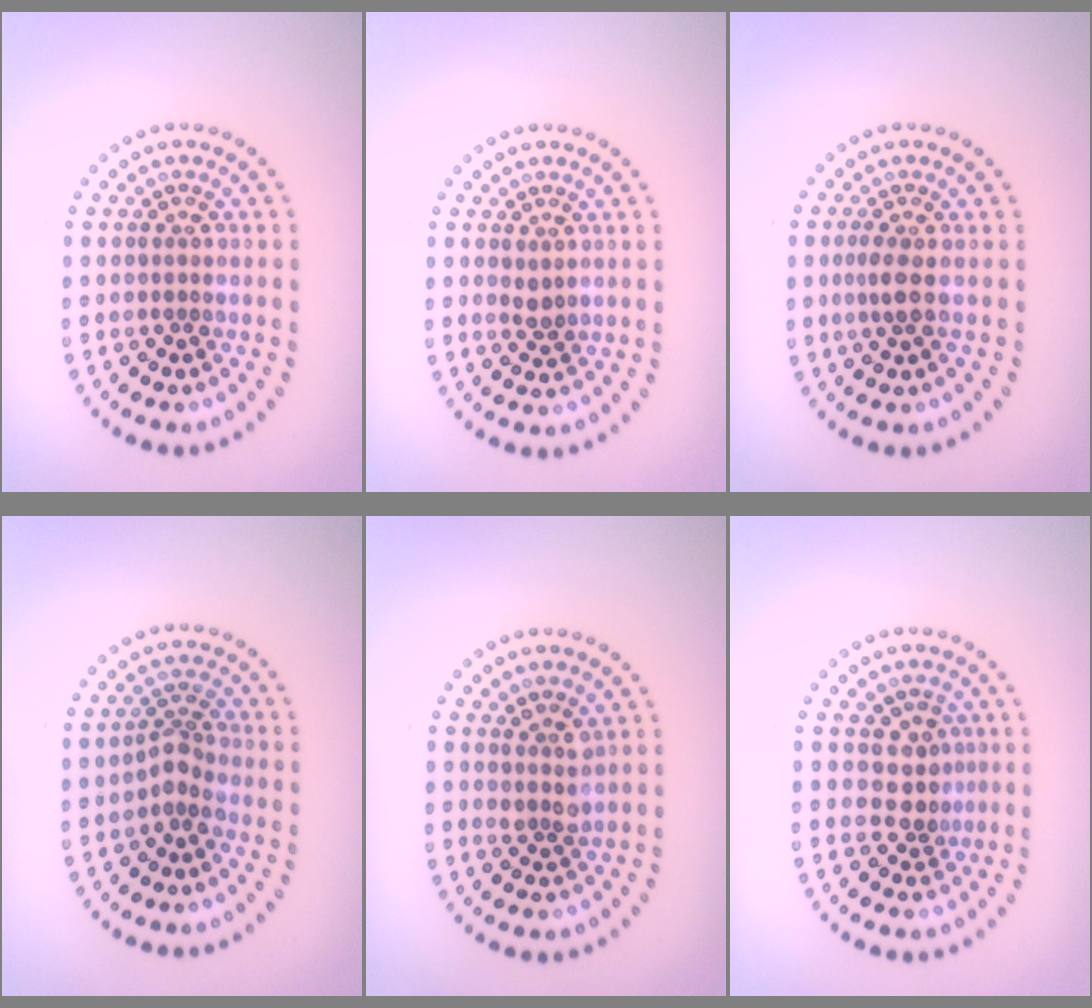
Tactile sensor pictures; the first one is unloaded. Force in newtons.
{"total": 1.0, "press": 0.9, "slide": 0.3}
{"total": 1.5, "press": 1.2, "slide": 0.9}
{"total": 1.9, "press": 1.4, "slide": 1.3}
{"total": 1.7, "press": 1.5, "slide": 0.8}
{"total": 2.5, "press": 2.0, "slide": 1.6}